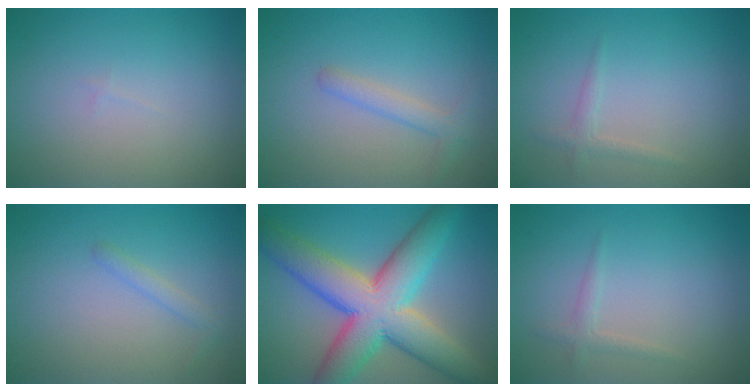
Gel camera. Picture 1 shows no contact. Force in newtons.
{"total": 1.8, "press": 1.8, "slide": 0.0}
{"total": 1.1, "press": 1.1, "slide": 0.0}
{"total": 1.1, "press": 1.1, "slide": 0.0}
{"total": 11.7, "press": 11.6, "slide": 0.5}
{"total": 1.1, "press": 1.1, "slide": 0.0}